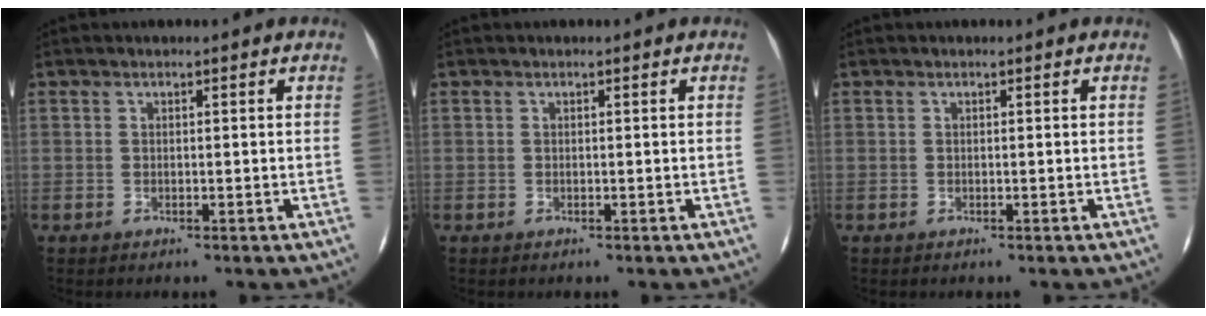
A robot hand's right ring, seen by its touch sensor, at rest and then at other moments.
{"total": 0.0}
{"total": 0.0}